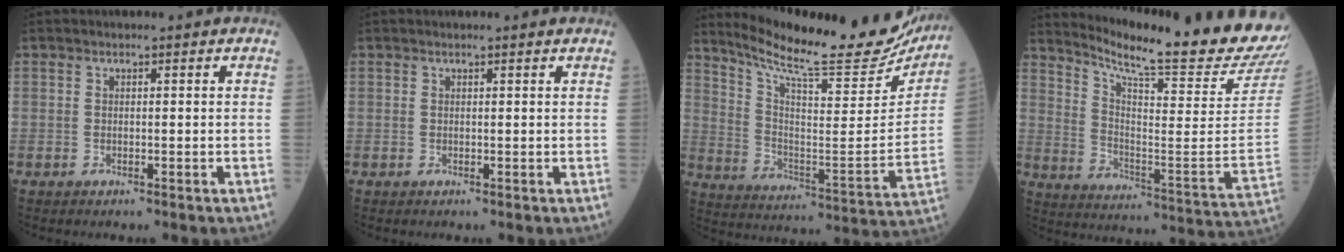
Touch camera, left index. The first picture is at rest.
{"total": 1.4, "force": [1.3, -0.1, 0.5], "torque": [-0.013, 0.004, 0.017]}
{"total": 25.6, "force": [23.0, 3.3, 10.7], "torque": [-0.181, -0.070, 0.319]}
{"total": 23.5, "force": [21.6, -1.3, 9.3], "torque": [-0.169, -0.116, 0.294]}